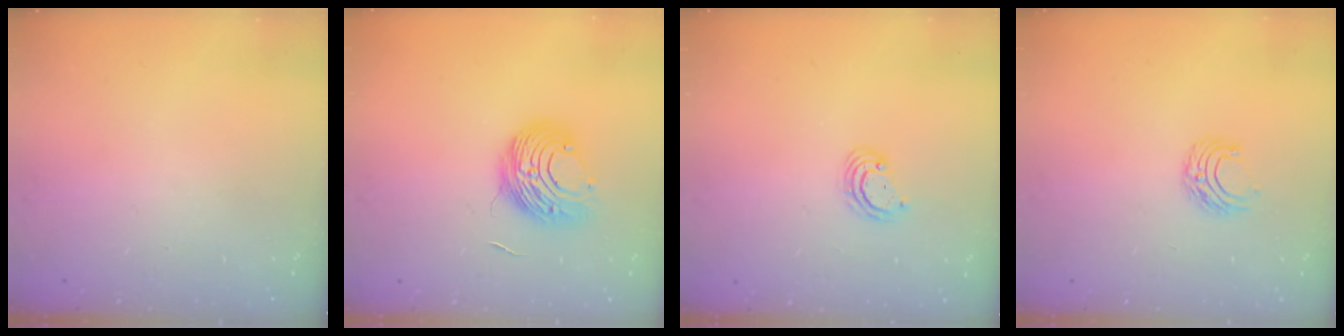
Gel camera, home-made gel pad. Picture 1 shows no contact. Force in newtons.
{"total": 9.7, "press": 9.6, "slide": 0.6}
{"total": 3.2, "press": 3.2, "slide": 0.3}
{"total": 6.2, "press": 6.2, "slide": 0.5}